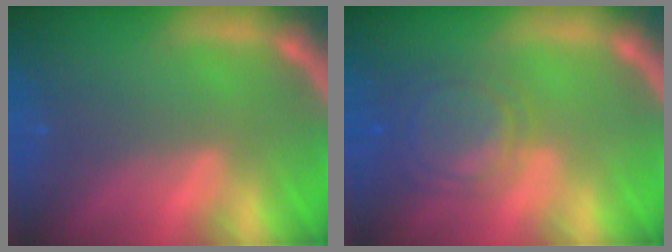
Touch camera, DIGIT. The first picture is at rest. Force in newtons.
{"total": 5.6}